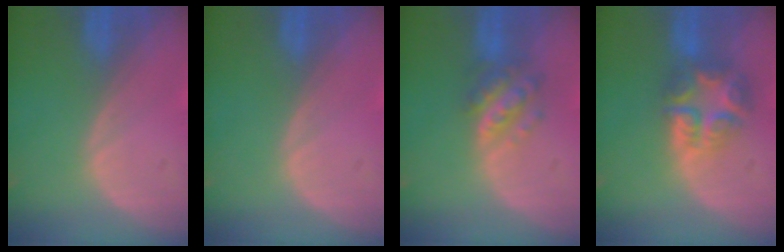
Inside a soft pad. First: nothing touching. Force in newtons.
{"total": 0.0}
{"total": 5.9, "press": 5.3, "slide": 2.7}
{"total": 7.6, "press": 6.7, "slide": 3.6}